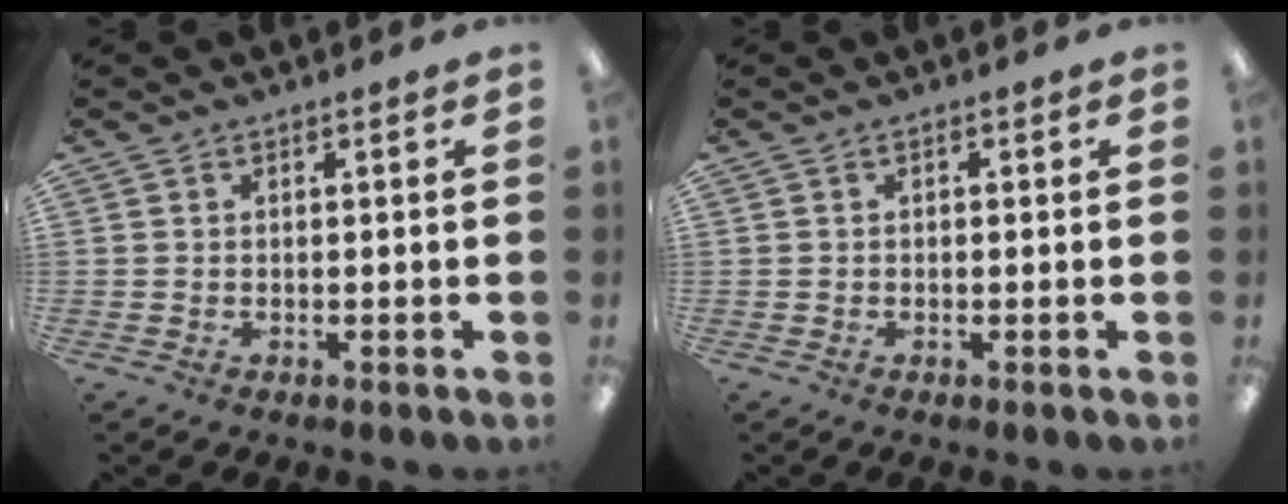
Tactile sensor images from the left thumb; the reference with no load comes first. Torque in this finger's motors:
{"motor_torque": [-0.20, -0.34, 0.26, -0.06, 0.04]}